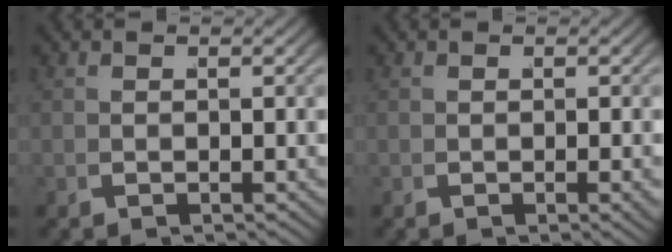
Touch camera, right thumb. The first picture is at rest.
{"total": 1.0, "force": [-0.2, 0.3, 0.9], "torque": [-0.015, 0.001, -0.002]}